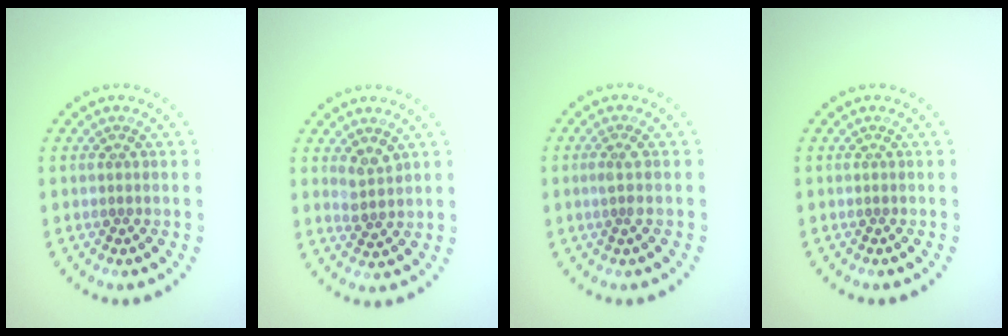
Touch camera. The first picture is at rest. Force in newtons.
{"total": 1.8, "press": 1.4, "slide": 1.0}
{"total": 1.0, "press": 0.7, "slide": 0.7}
{"total": 0.0}